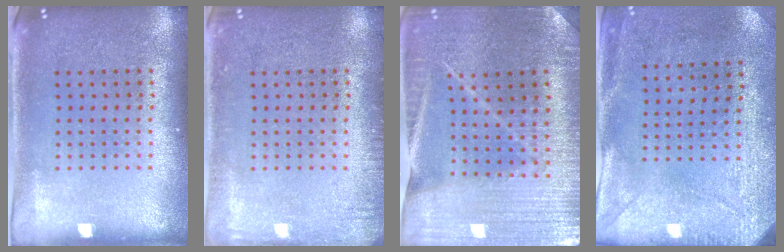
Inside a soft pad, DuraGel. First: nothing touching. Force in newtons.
{"total": 1.5, "press": 1.4, "slide": 0.2}
{"total": 2.6, "press": 2.6, "slide": 0.4}
{"total": 3.0, "press": 2.3, "slide": 1.9}